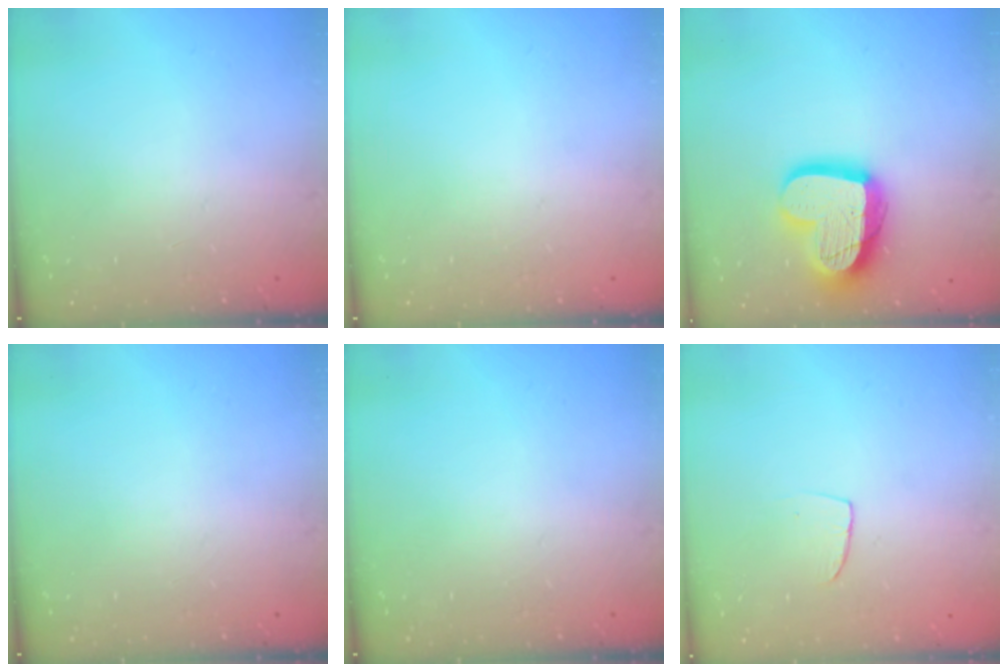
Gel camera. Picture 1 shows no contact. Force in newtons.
{"total": 0.0}
{"total": 19.1, "press": 19.0, "slide": 2.0}
{"total": 0.0}
{"total": 0.0}
{"total": 3.1, "press": 3.1, "slide": 0.2}